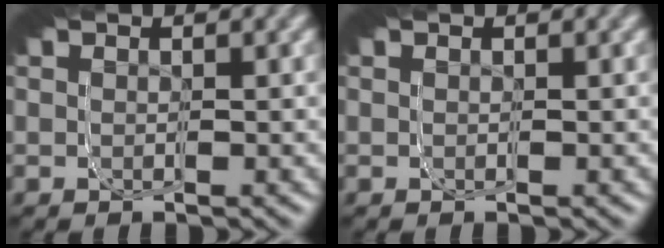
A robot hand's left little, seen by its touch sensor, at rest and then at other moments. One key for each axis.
{"total": 0.0}